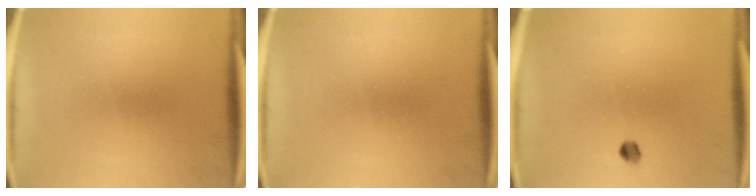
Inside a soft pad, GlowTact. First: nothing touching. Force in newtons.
{"total": 0.0}
{"total": 1.7}